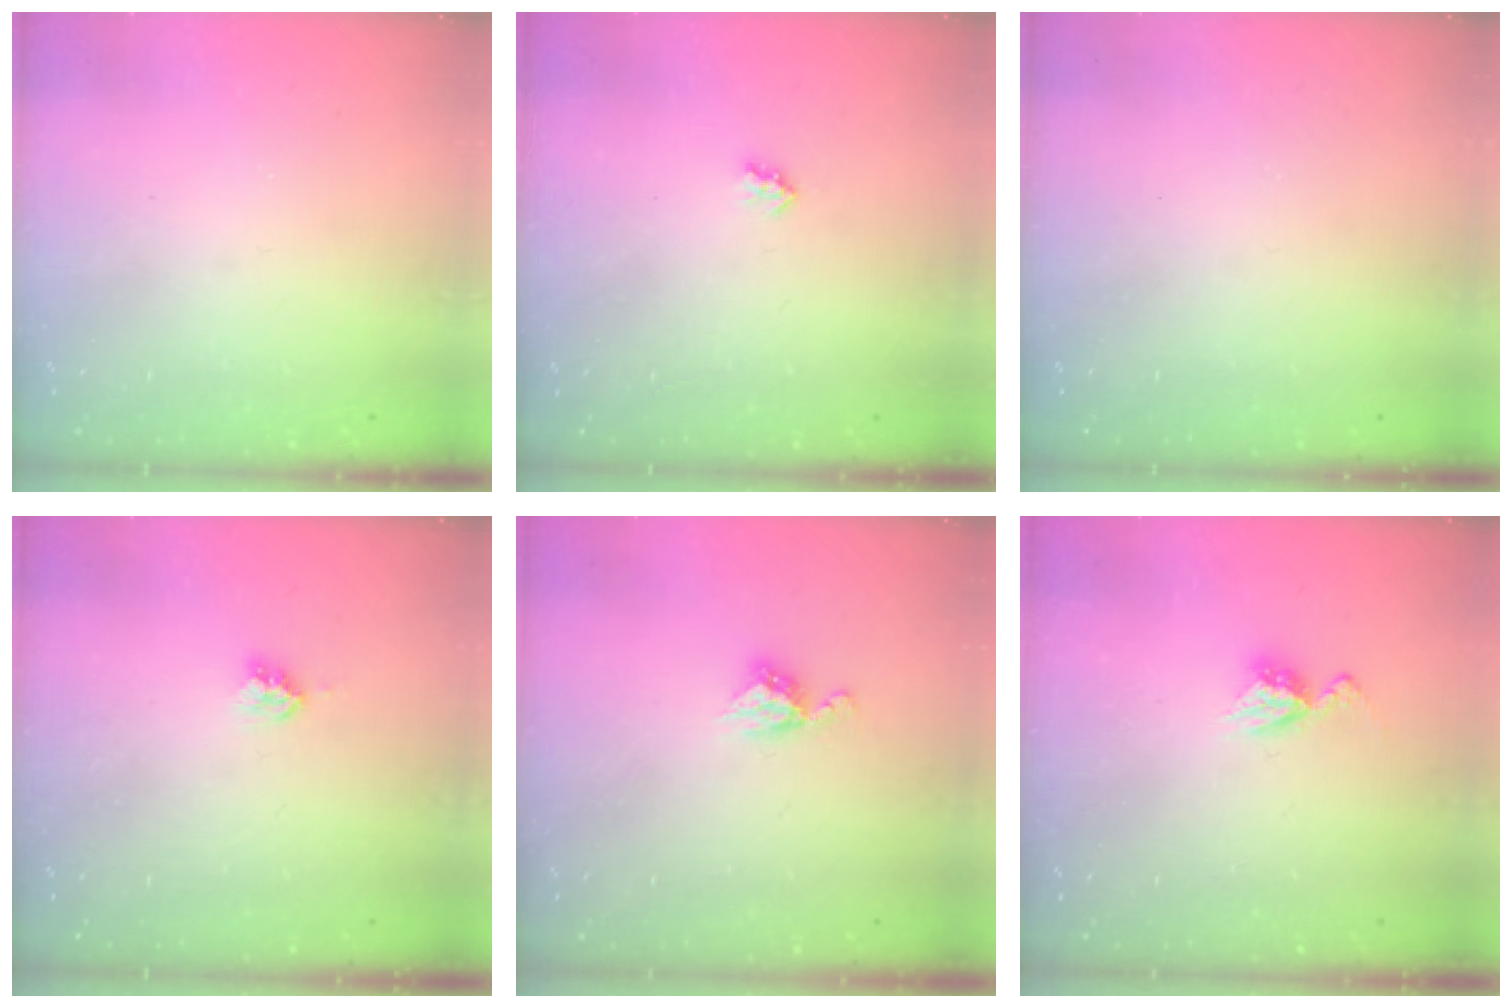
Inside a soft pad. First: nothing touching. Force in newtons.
{"total": 2.0, "press": 2.0, "slide": 0.3}
{"total": 0.0}
{"total": 3.9, "press": 3.9, "slide": 0.4}
{"total": 6.1, "press": 6.1, "slide": 0.4}
{"total": 6.2, "press": 6.2, "slide": 0.5}